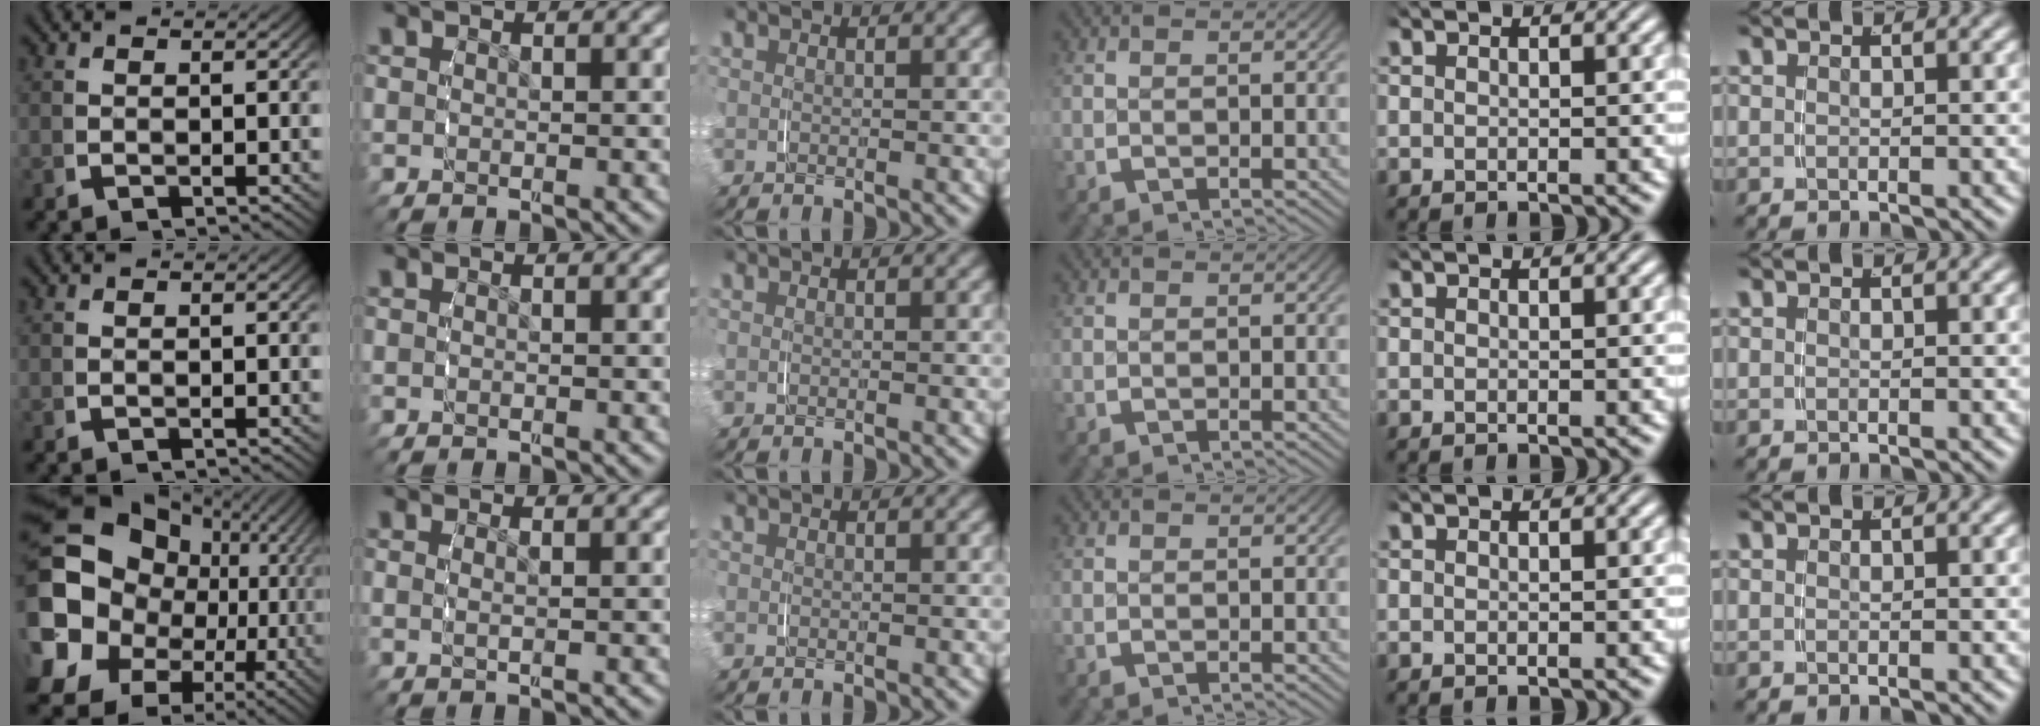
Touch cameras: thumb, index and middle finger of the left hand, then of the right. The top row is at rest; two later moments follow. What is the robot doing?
{"motion": "grasp_and_lifting", "object": "napkin"}